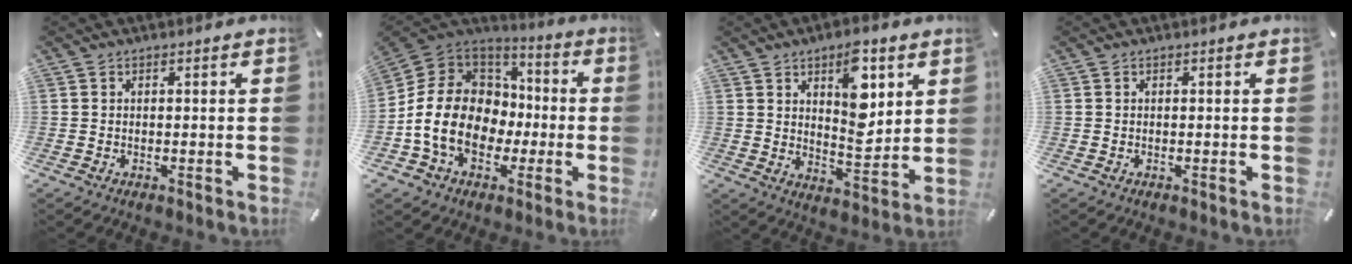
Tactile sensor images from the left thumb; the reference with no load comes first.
{"total": 16.7, "force": [-3.9, 13.6, 8.9], "torque": [-0.185, 0.022, -0.063]}
{"total": 12.0, "force": [5.5, 6.3, 8.6], "torque": [-0.105, -0.032, 0.090]}
{"total": 0.0}